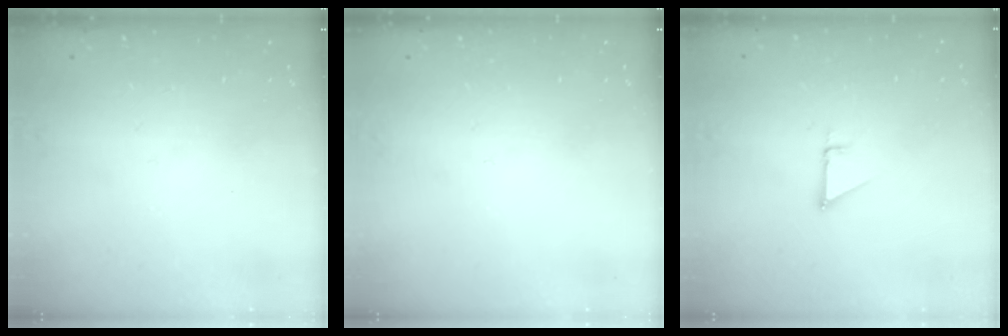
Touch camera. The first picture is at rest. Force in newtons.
{"total": 0.0}
{"total": 1.4, "press": 1.4, "slide": 0.0}